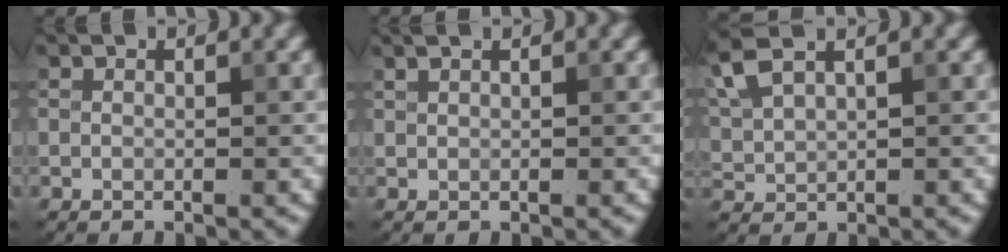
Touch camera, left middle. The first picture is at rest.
{"total": 1.5, "force": [1.0, 0.6, 0.9], "torque": [-0.010, 0.001, 0.008]}
{"total": 4.4, "force": [2.9, 1.5, 2.9], "torque": [-0.084, 0.021, 0.056]}